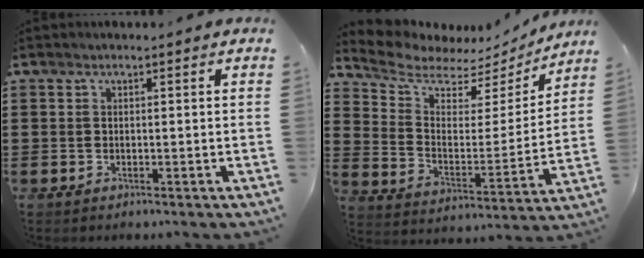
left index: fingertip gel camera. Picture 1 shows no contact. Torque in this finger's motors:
{"motor_torque": [1.23, -0.91, 0.09, 0.00]}